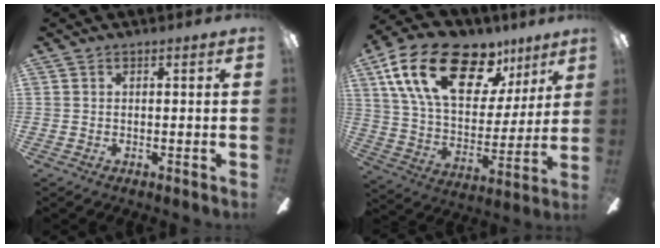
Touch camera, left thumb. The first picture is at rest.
{"total": 23.8, "force": [13.0, 12.6, 15.5], "torque": [-0.266, -0.059, 0.231]}